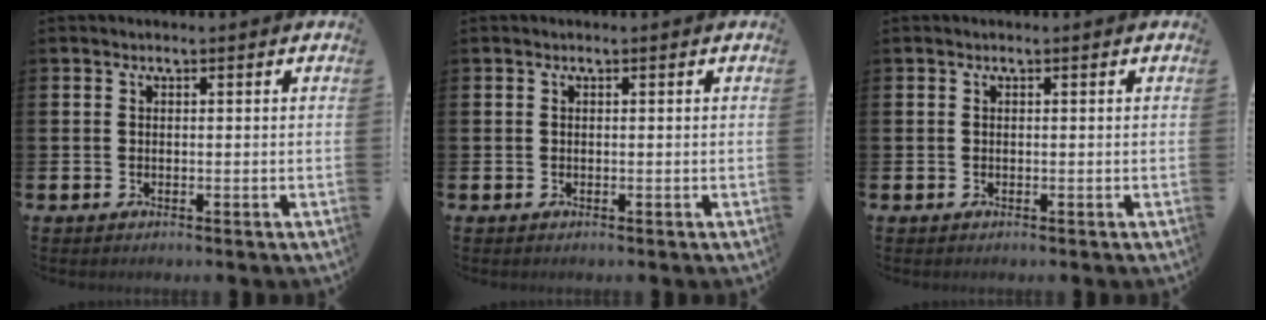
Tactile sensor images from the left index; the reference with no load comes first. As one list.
[{"total": 0.0}, {"total": 0.0}]